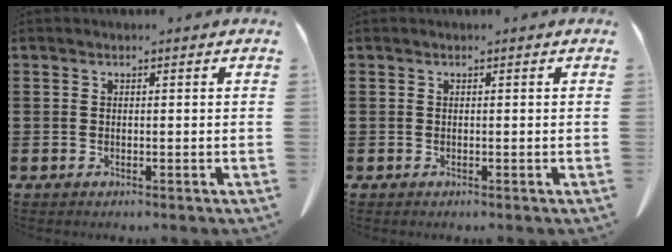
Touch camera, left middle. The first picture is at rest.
{"total": 0.0}